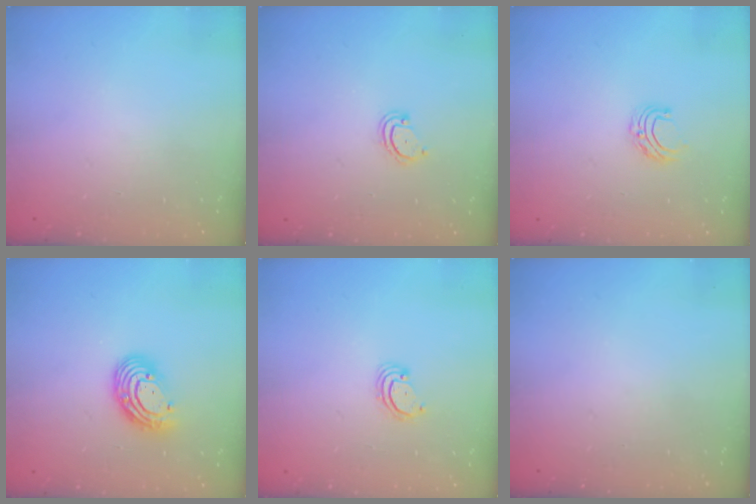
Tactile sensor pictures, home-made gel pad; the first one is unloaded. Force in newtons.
{"total": 2.5, "press": 2.5, "slide": 0.2}
{"total": 5.6, "press": 5.6, "slide": 0.5}
{"total": 10.5, "press": 10.4, "slide": 1.1}
{"total": 2.8, "press": 2.8, "slide": 0.2}
{"total": 0.0}